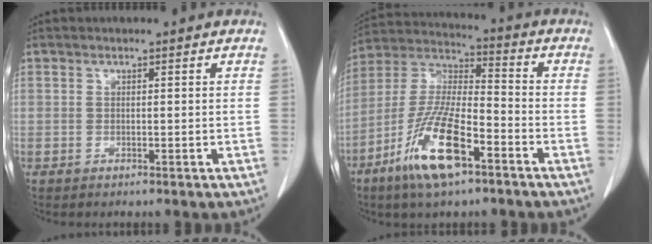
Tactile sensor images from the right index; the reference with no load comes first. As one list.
[{"total": 14.5, "force": [-7.7, 3.5, 11.8], "torque": [-0.243, -0.012, -0.143]}]